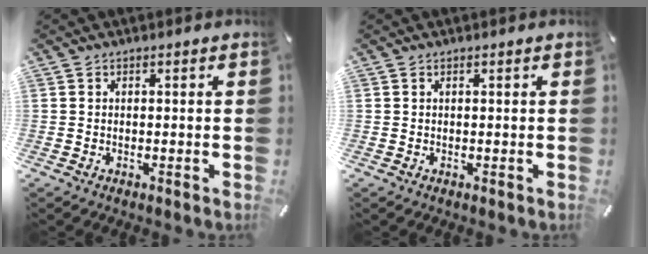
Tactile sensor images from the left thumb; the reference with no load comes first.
{"total": 0.0}